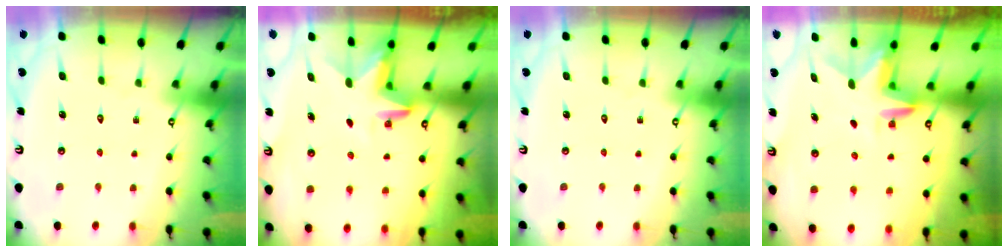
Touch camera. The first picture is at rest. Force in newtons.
{"total": 3.2, "press": 3.2, "slide": 0.1}
{"total": 0.0}
{"total": 2.9, "press": 2.9, "slide": 0.3}